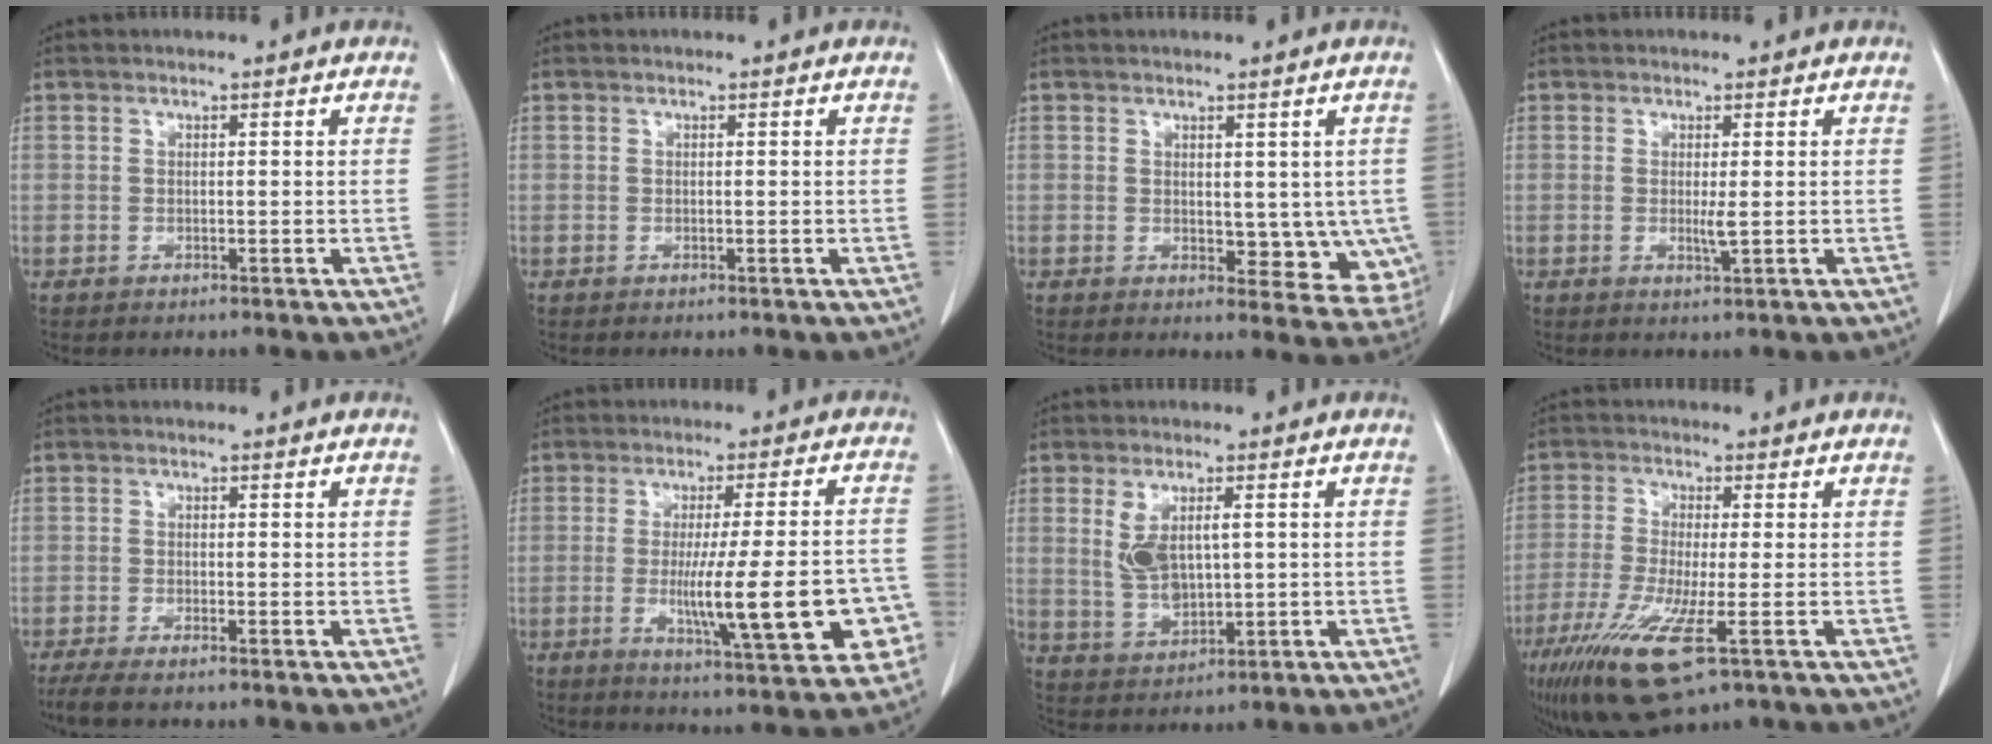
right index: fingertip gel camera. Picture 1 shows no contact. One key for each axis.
{"total": 0.0}
{"total": 7.8, "fx": -0.2, "fy": 4.7, "fz": 6.2, "tx": -0.050, "ty": -0.009, "tz": 0.009}
{"total": 1.7, "fx": 0.1, "fy": 0.0, "fz": 1.7, "tx": -0.033, "ty": -0.004, "tz": 0.005}
{"total": 3.6, "fx": -2.8, "fy": 0.1, "fz": 2.3, "tx": -0.038, "ty": -0.007, "tz": -0.051}
{"total": 16.4, "fx": -4.0, "fy": 2.0, "fz": 15.8, "tx": -0.192, "ty": 0.004, "tz": -0.042}
{"total": 7.3, "fx": 1.1, "fy": 4.1, "fz": 5.9, "tx": -0.121, "ty": 0.012, "tz": 0.035}
{"total": 11.5, "fx": -5.4, "fy": 1.5, "fz": 10.0, "tx": -0.199, "ty": -0.036, "tz": -0.096}